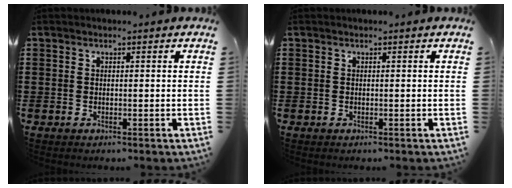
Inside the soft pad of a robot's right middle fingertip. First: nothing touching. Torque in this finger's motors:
{"motor_torque": [0.00, 0.00, 0.00, 0.00]}